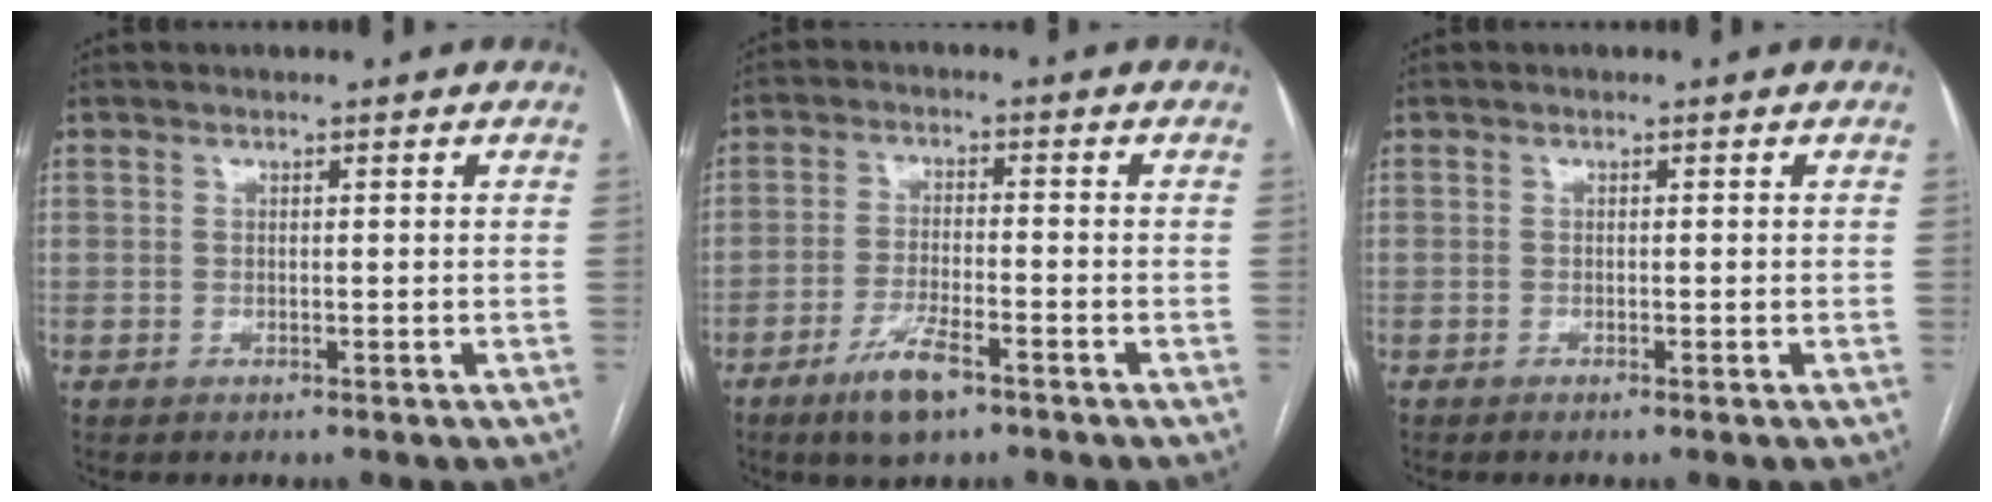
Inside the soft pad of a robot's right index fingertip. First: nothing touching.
{"total": 6.6, "force": [-4.2, 1.4, 4.9], "torque": [-0.098, -0.008, -0.073]}
{"total": 0.6, "force": [-0.4, -0.1, 0.5], "torque": [-0.010, 0.001, -0.004]}